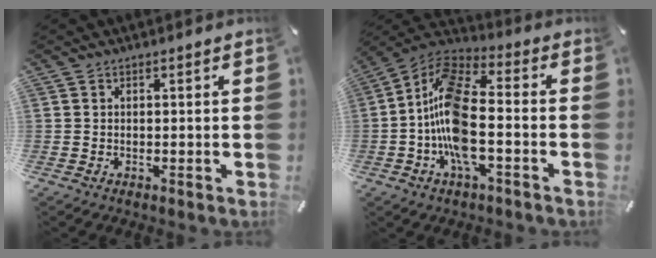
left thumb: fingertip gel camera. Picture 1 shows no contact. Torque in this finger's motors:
{"motor_torque": [0.07, 1.44, 1.52, 1.19, 0.27]}